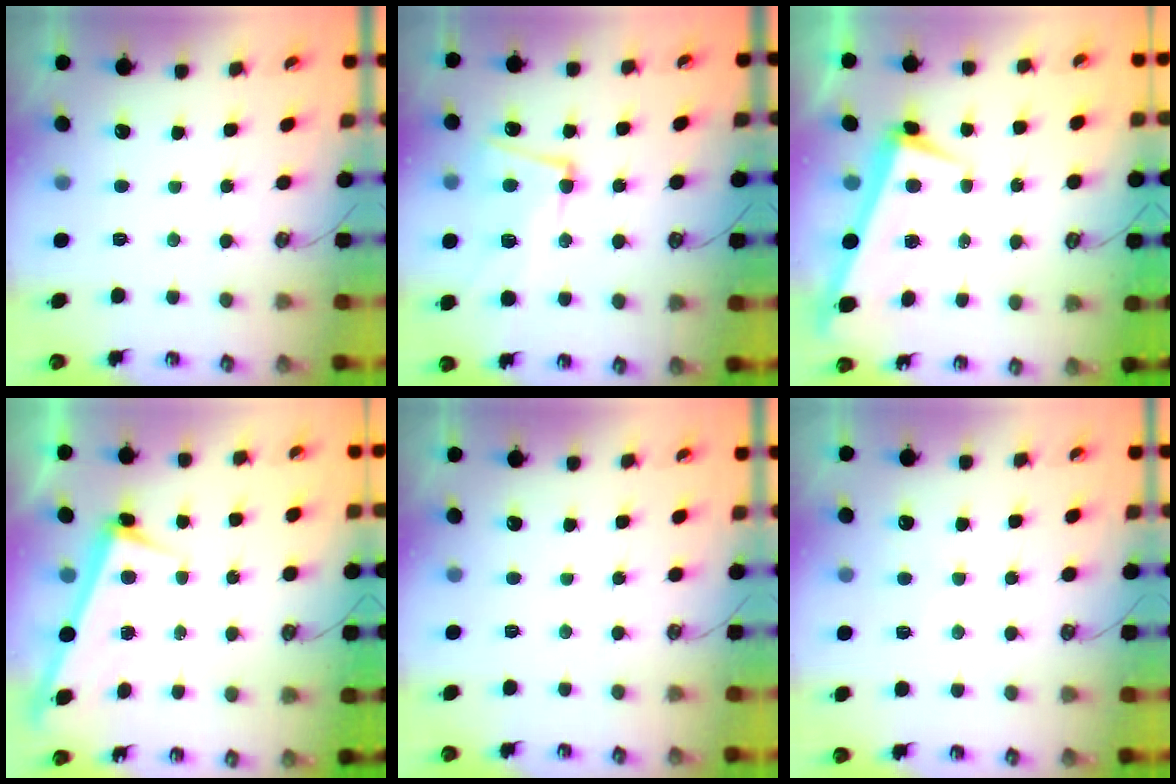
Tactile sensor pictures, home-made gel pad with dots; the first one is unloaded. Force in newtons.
{"total": 7.3, "press": 7.1, "slide": 1.8}
{"total": 2.1, "press": 2.0, "slide": 0.7}
{"total": 2.9, "press": 2.9, "slide": 0.4}
{"total": 0.0}
{"total": 5.0, "press": 5.0, "slide": 0.5}